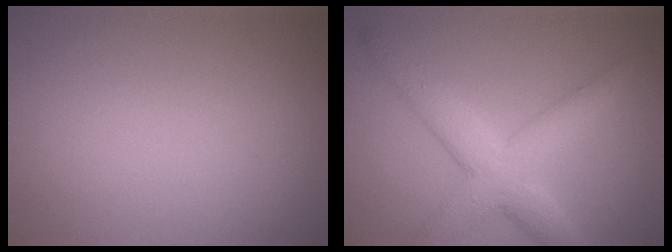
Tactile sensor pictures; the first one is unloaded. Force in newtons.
{"total": 5.4, "press": 5.3, "slide": 0.2}